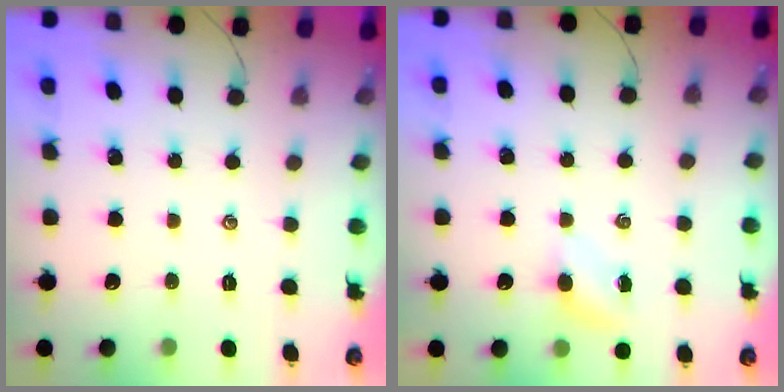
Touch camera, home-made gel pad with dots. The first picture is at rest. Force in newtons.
{"total": 4.1, "press": 3.9, "slide": 1.2}